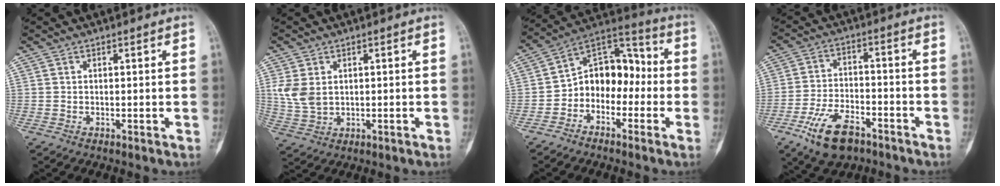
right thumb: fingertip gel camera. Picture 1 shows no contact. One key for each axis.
{"total": 5.6, "fx": 1.0, "fy": 4.0, "fz": 3.8, "tx": -0.076, "ty": -0.002, "tz": 0.029}
{"total": 12.1, "fx": -2.4, "fy": 8.7, "fz": 8.0, "tx": -0.086, "ty": 0.065, "tz": -0.058}
{"total": 11.2, "fx": -6.6, "fy": 5.5, "fz": 7.1, "tx": -0.127, "ty": 0.028, "tz": -0.115}